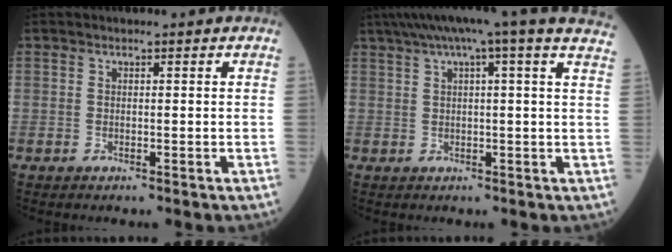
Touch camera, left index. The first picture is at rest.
{"total": 16.5, "force": [12.8, -0.5, 10.5], "torque": [-0.177, 0.036, 0.155]}